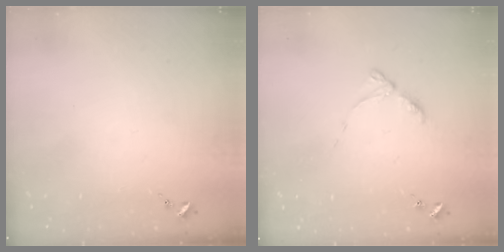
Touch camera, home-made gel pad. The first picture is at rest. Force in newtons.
{"total": 5.2, "press": 5.1, "slide": 0.6}